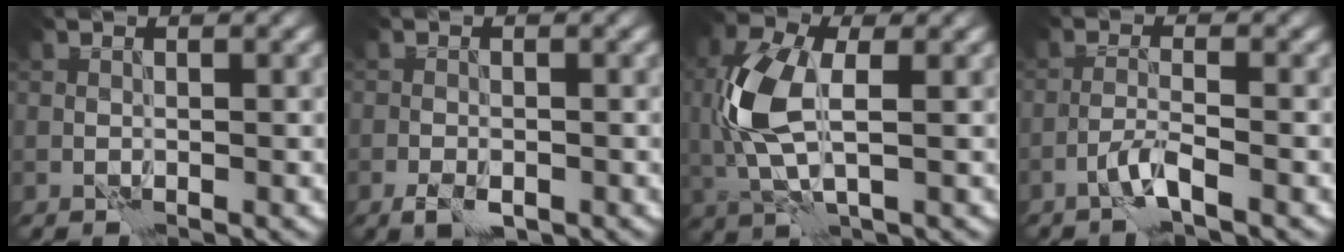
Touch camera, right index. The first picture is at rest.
{"total": 1.8, "force": [-1.0, 0.9, 1.2], "torque": [-0.022, -0.003, -0.020]}
{"total": 6.7, "force": [0.8, 3.4, 5.7], "torque": [-0.143, 0.002, 0.011]}
{"total": 1.9, "force": [-1.2, -0.1, 1.5], "torque": [-0.030, 0.004, -0.030]}